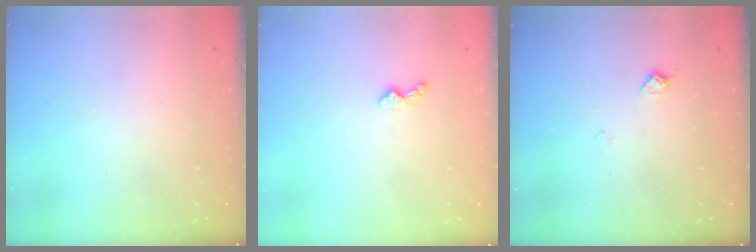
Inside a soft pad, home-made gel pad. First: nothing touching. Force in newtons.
{"total": 4.2, "press": 4.1, "slide": 0.6}
{"total": 5.7, "press": 5.7, "slide": 0.7}